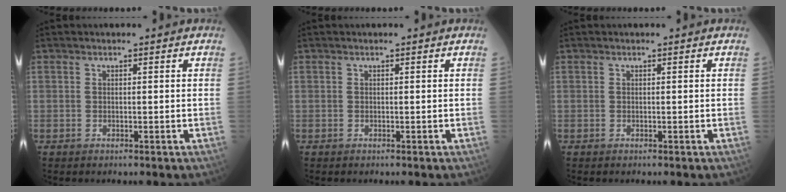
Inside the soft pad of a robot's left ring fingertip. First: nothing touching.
{"total": 0.0}
{"total": 0.0}